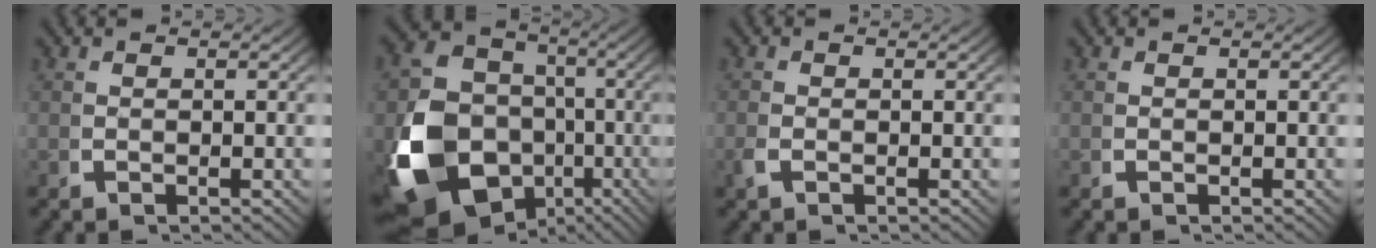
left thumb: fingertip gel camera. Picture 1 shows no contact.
{"total": 21.0, "force": [-5.8, 16.7, 11.4], "torque": [-0.291, -0.101, -0.069]}
{"total": 0.8, "force": [-0.4, 0.4, 0.5], "torque": [-0.018, -0.002, -0.007]}
{"total": 0.0}